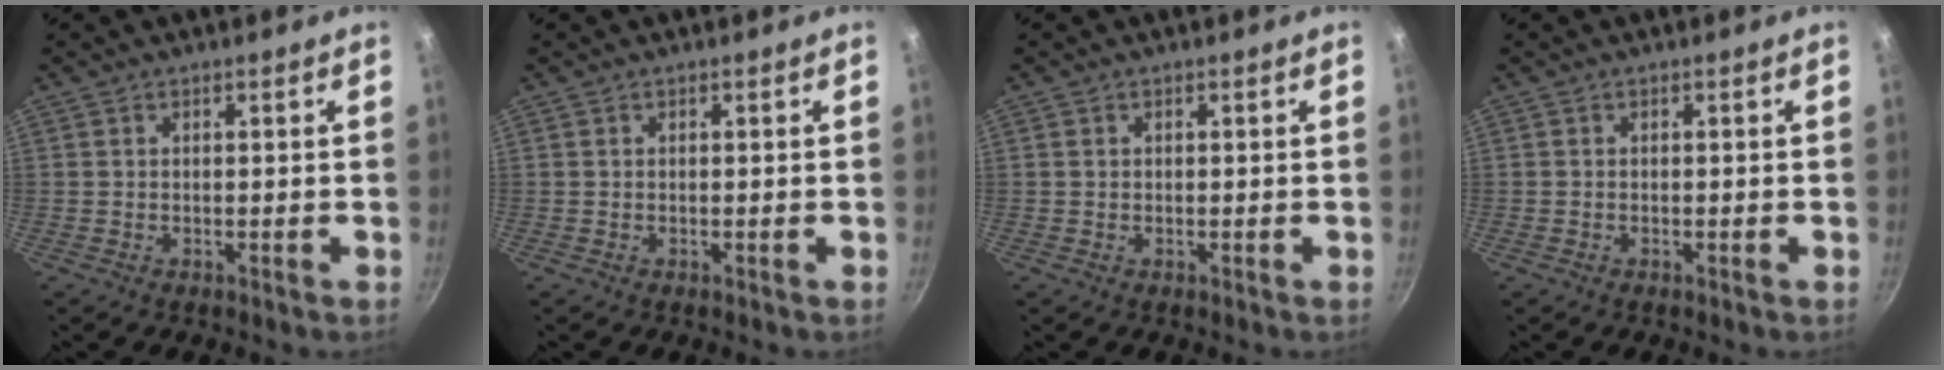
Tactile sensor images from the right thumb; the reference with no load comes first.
{"total": 0.0}
{"total": 0.5, "force": [0.2, 0.4, 0.1], "torque": [-0.001, 0.002, 0.003]}
{"total": 0.0}